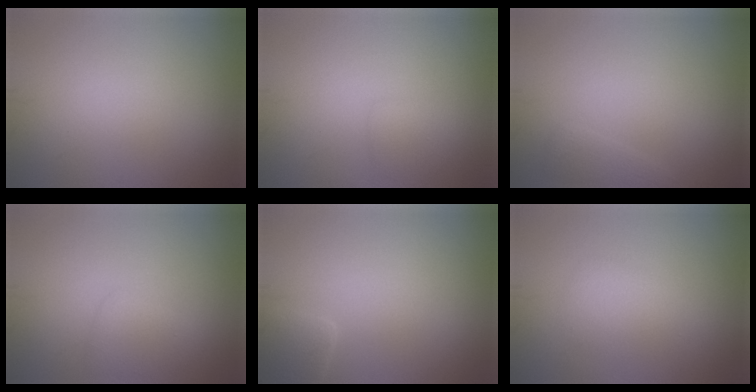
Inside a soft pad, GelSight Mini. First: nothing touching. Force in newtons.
{"total": 1.4, "press": 1.4, "slide": 0.1}
{"total": 1.1, "press": 1.1, "slide": 0.1}
{"total": 1.8, "press": 1.8, "slide": 0.1}
{"total": 2.4, "press": 2.4, "slide": 0.1}
{"total": 1.8, "press": 1.8, "slide": 0.0}